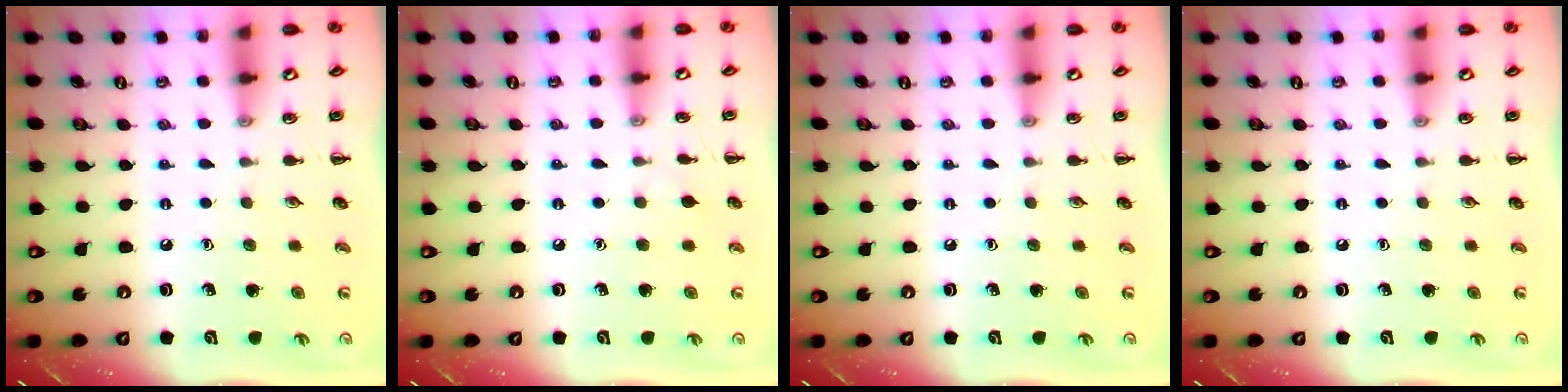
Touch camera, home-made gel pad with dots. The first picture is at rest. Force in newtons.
{"total": 3.4, "press": 3.1, "slide": 1.3}
{"total": 0.0}
{"total": 0.0}